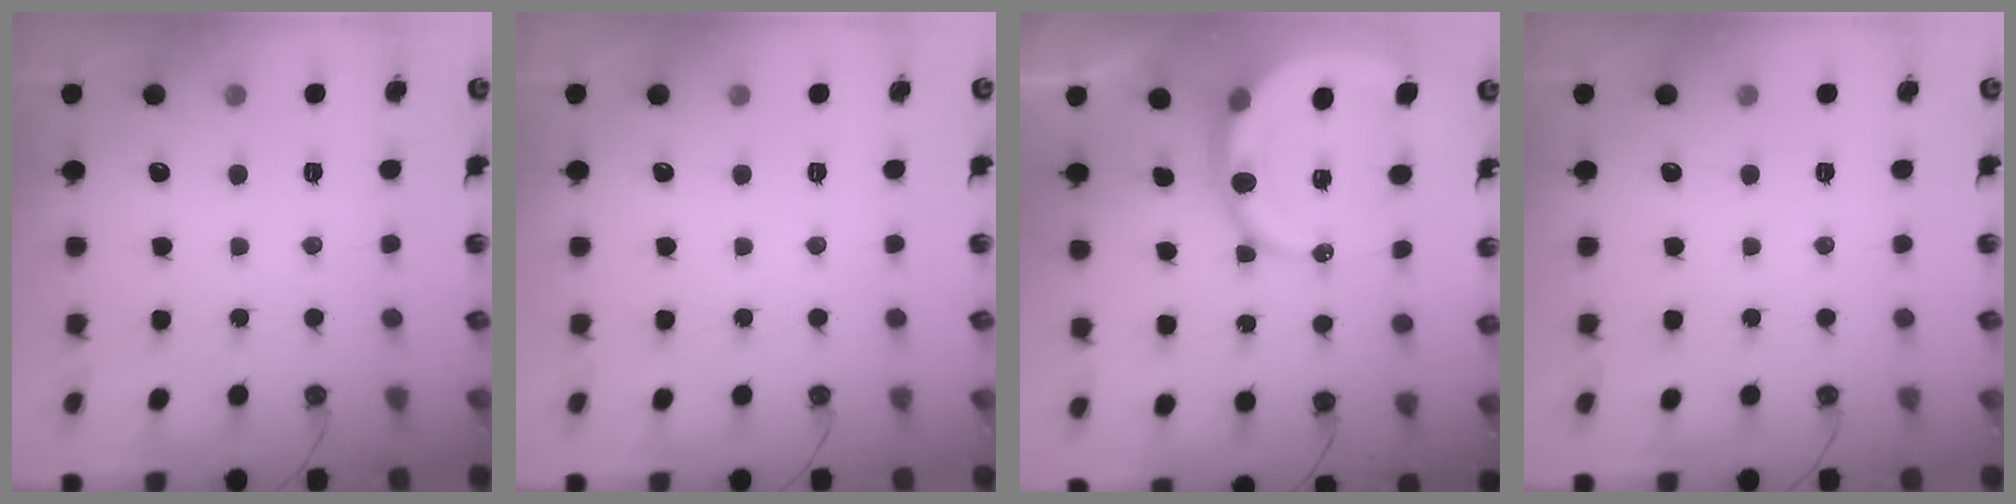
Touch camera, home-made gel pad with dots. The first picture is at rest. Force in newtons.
{"total": 0.0}
{"total": 13.2, "press": 13.1, "slide": 1.7}
{"total": 0.0}